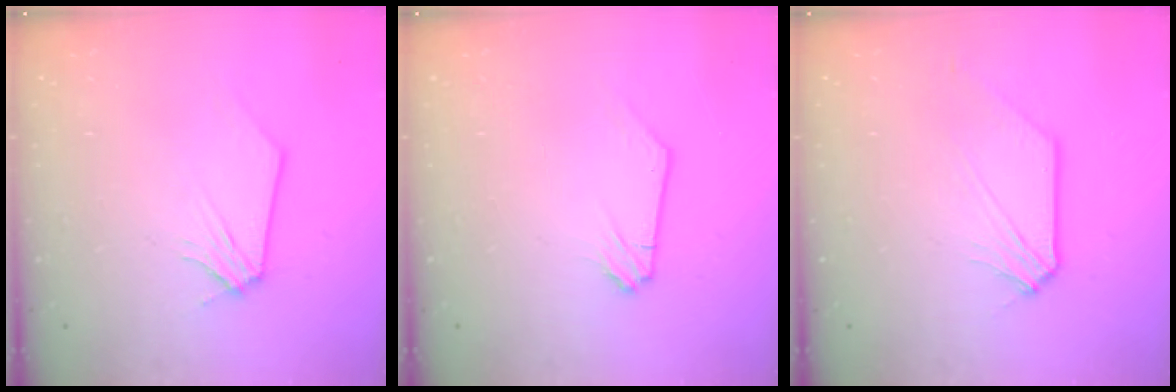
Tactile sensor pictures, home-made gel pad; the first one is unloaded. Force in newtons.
{"total": 0.0}
{"total": 1.6, "press": 1.6, "slide": 0.2}